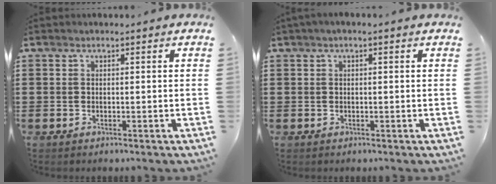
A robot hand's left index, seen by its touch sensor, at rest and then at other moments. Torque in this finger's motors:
{"motor_torque": [2.14, 0.00, 0.68, 0.13]}